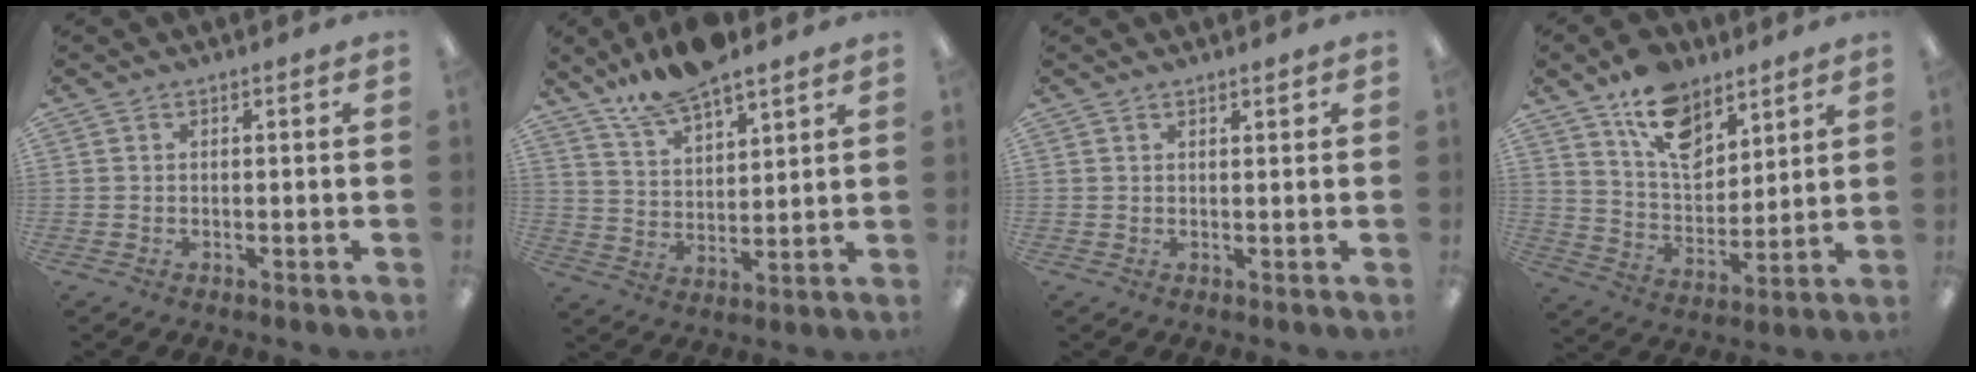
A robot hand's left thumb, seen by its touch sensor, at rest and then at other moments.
{"total": 11.5, "force": [9.8, 3.5, 5.0], "torque": [-0.098, -0.049, 0.181]}
{"total": 1.1, "force": [1.0, 0.2, 0.3], "torque": [-0.007, -0.001, 0.018]}
{"total": 14.1, "force": [9.2, 8.2, 6.9], "torque": [-0.113, -0.044, 0.170]}